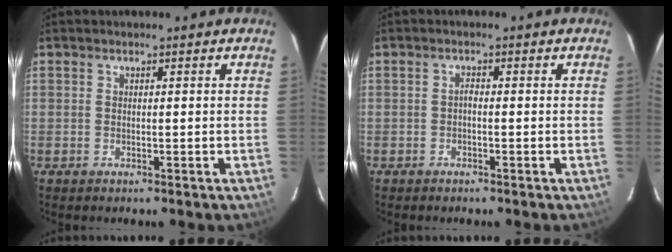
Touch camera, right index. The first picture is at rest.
{"total": 0.7, "force": [-0.4, 0.3, 0.5], "torque": [-0.009, 0.006, -0.010]}